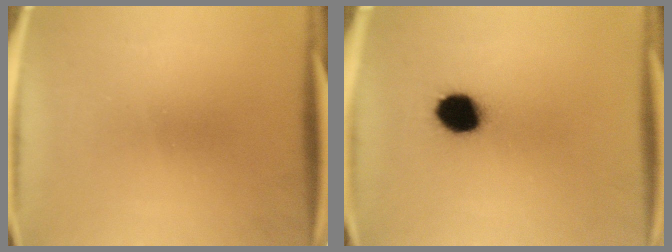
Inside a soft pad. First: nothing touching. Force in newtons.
{"total": 9.3}